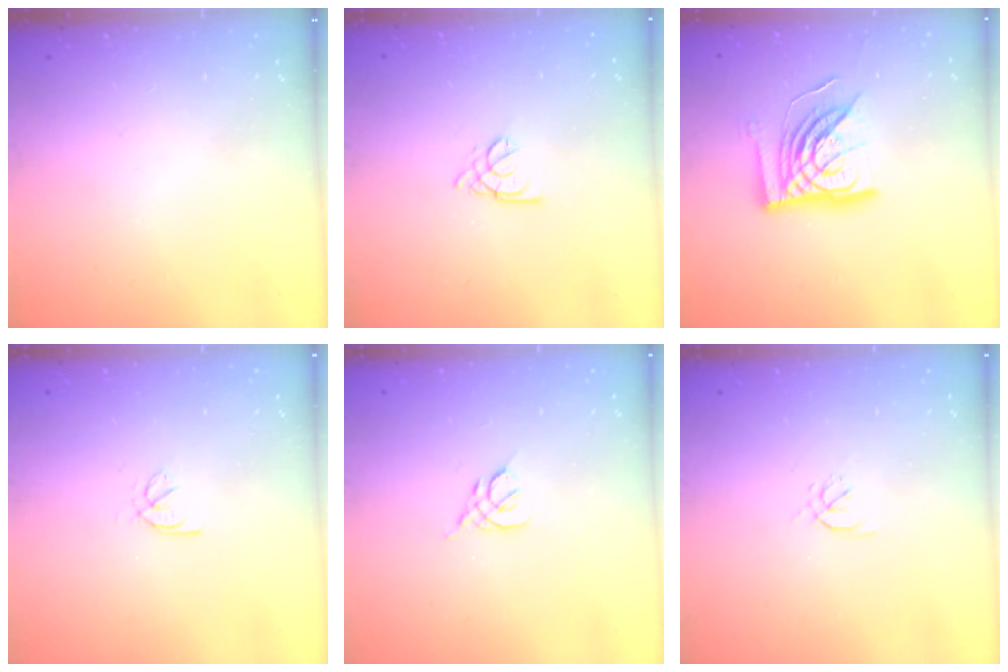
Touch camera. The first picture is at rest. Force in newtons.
{"total": 1.6, "press": 1.5, "slide": 0.5}
{"total": 15.9, "press": 15.8, "slide": 1.9}
{"total": 2.3, "press": 2.2, "slide": 0.5}
{"total": 2.8, "press": 2.8, "slide": 0.7}
{"total": 1.6, "press": 1.6, "slide": 0.4}